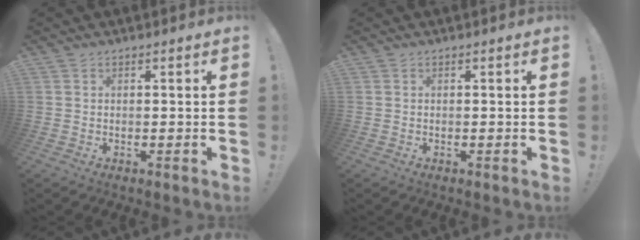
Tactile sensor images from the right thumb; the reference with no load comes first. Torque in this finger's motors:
{"motor_torque": [-0.19, 0.41, 0.02, -0.13, 0.08]}